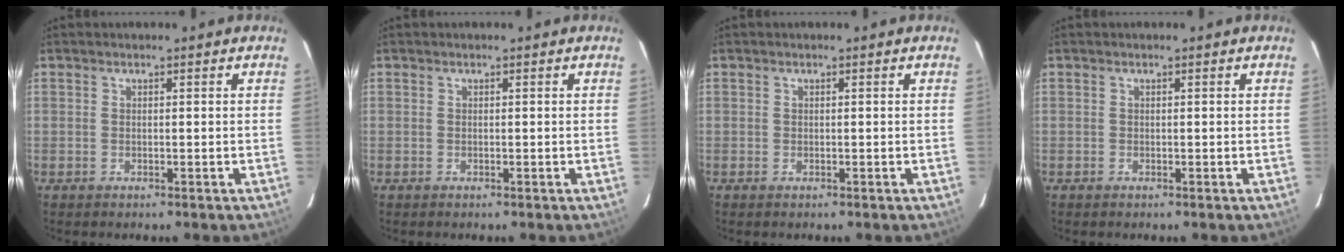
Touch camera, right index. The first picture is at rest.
{"total": 0.0}
{"total": 0.0}
{"total": 0.0}